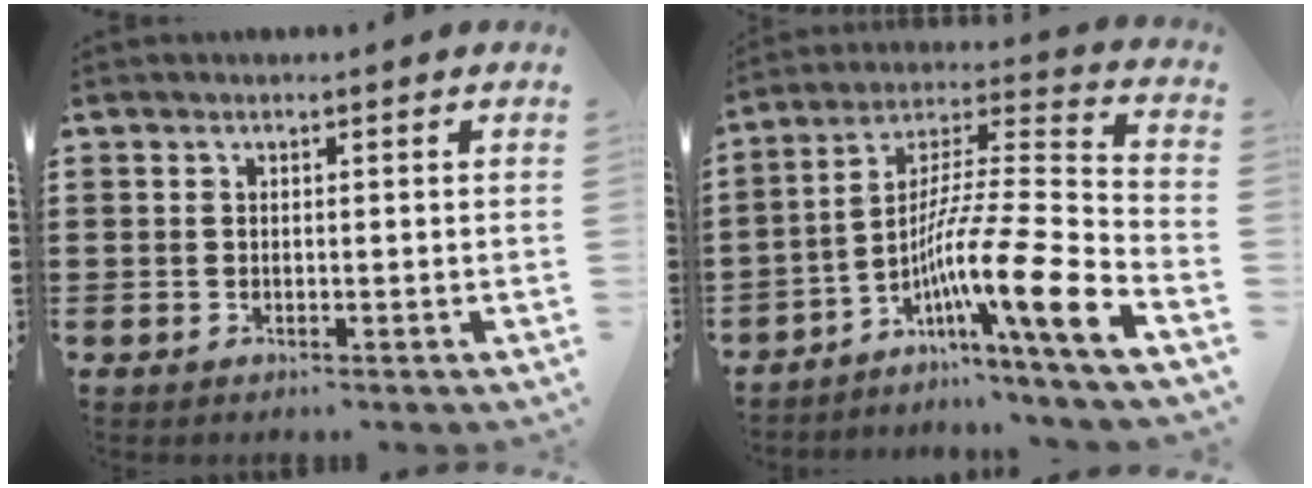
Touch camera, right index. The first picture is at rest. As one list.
[{"total": 13.1, "force": [-6.3, 0.0, 11.5], "torque": [-0.203, -0.032, -0.125]}]